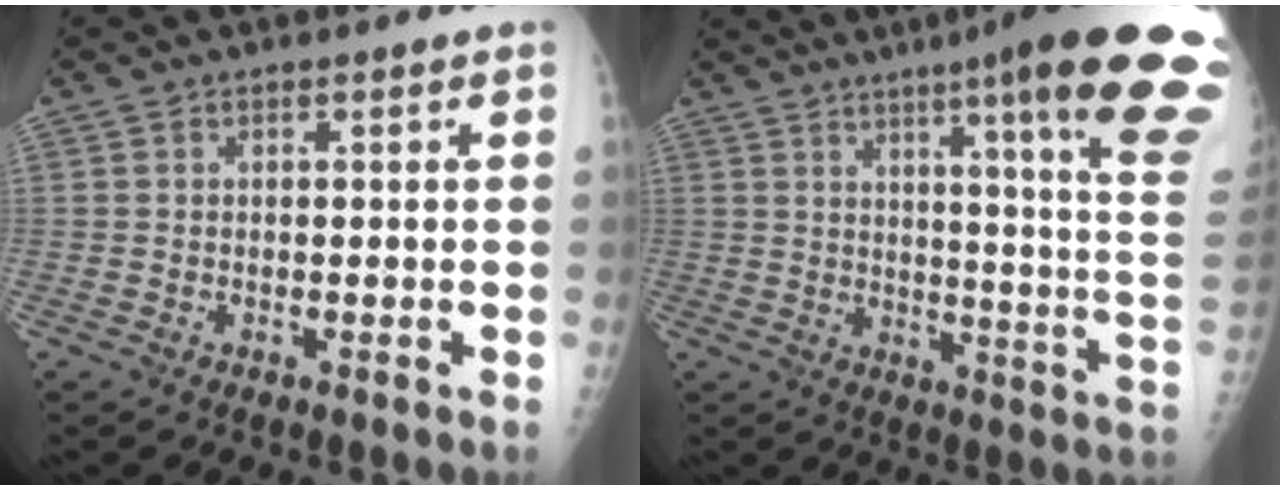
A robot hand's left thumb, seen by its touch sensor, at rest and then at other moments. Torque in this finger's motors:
{"motor_torque": [3.46, 1.55, 1.64, -1.13, 0.45]}